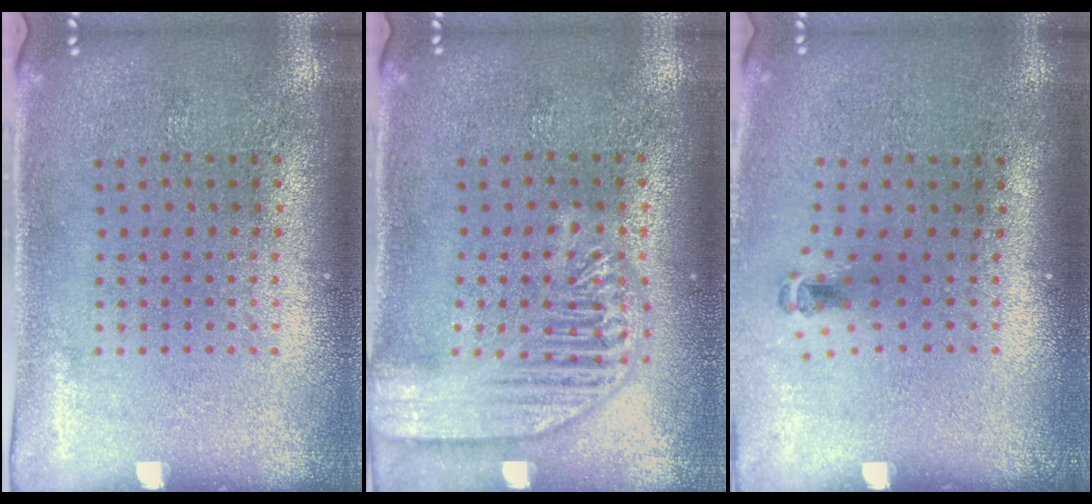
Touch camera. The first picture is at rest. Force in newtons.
{"total": 3.6, "press": 3.6, "slide": 0.5}
{"total": 0.6, "press": 0.4, "slide": 0.5}